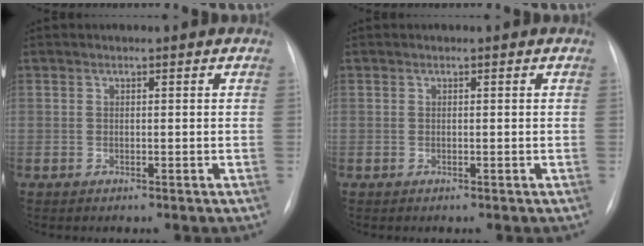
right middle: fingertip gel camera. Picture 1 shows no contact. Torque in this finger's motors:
{"motor_torque": [0.11, -0.11, 0.00, -0.11]}